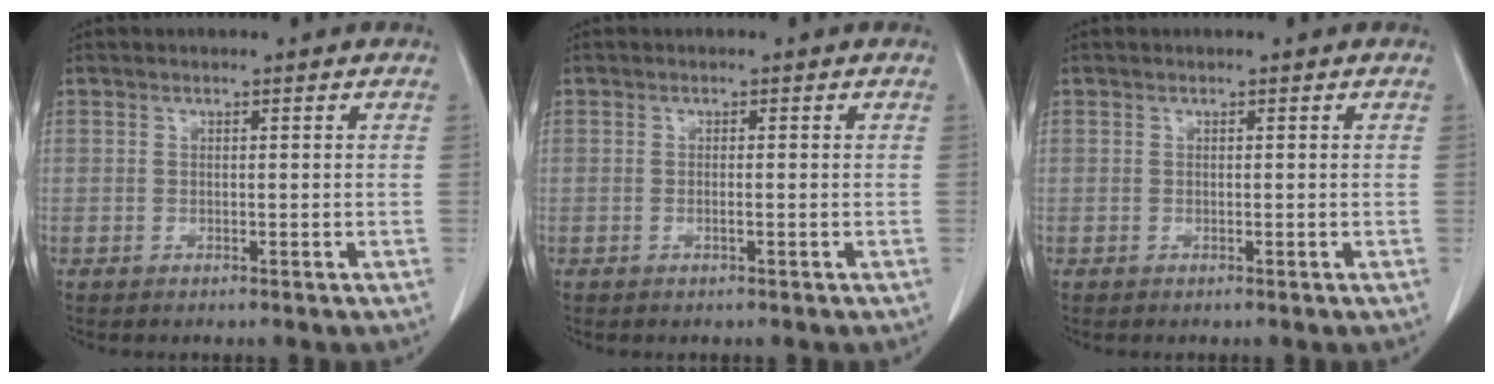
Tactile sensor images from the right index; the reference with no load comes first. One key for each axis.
{"total": 0.7, "fx": -0.2, "fy": 0.0, "fz": 0.6, "tx": -0.013, "ty": 0.001, "tz": -0.003}
{"total": 0.0}